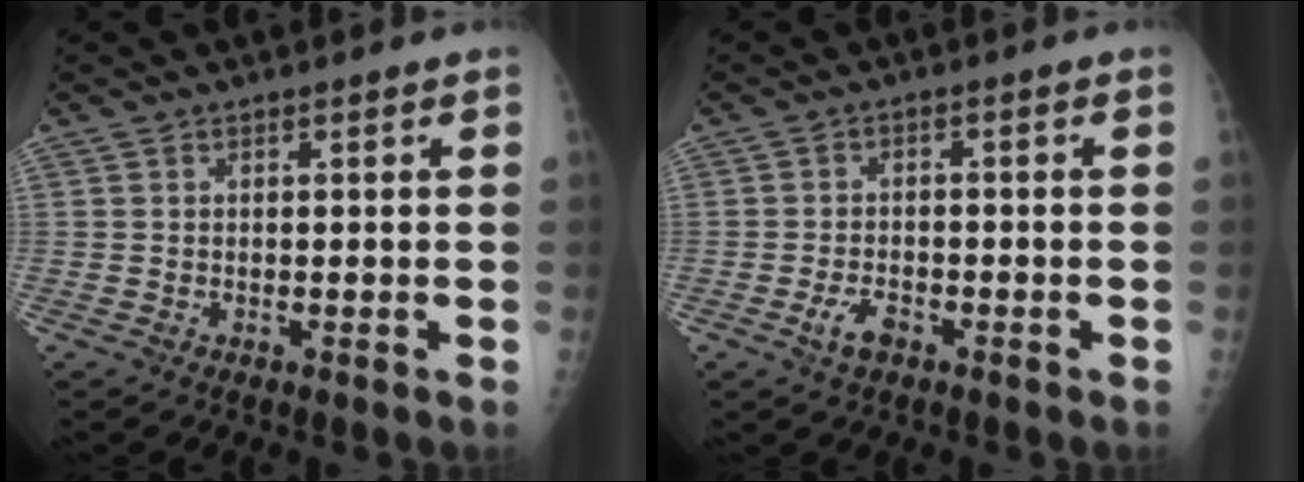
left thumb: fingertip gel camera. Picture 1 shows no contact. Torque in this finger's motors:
{"motor_torque": [-0.05, 0.05, 0.19, 0.09, 0.02]}